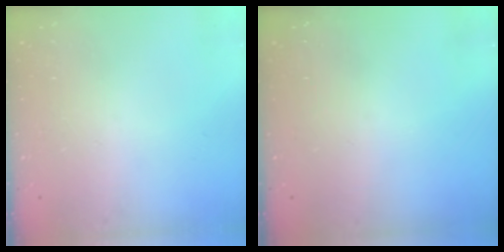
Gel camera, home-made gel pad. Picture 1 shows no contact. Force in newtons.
{"total": 0.0}